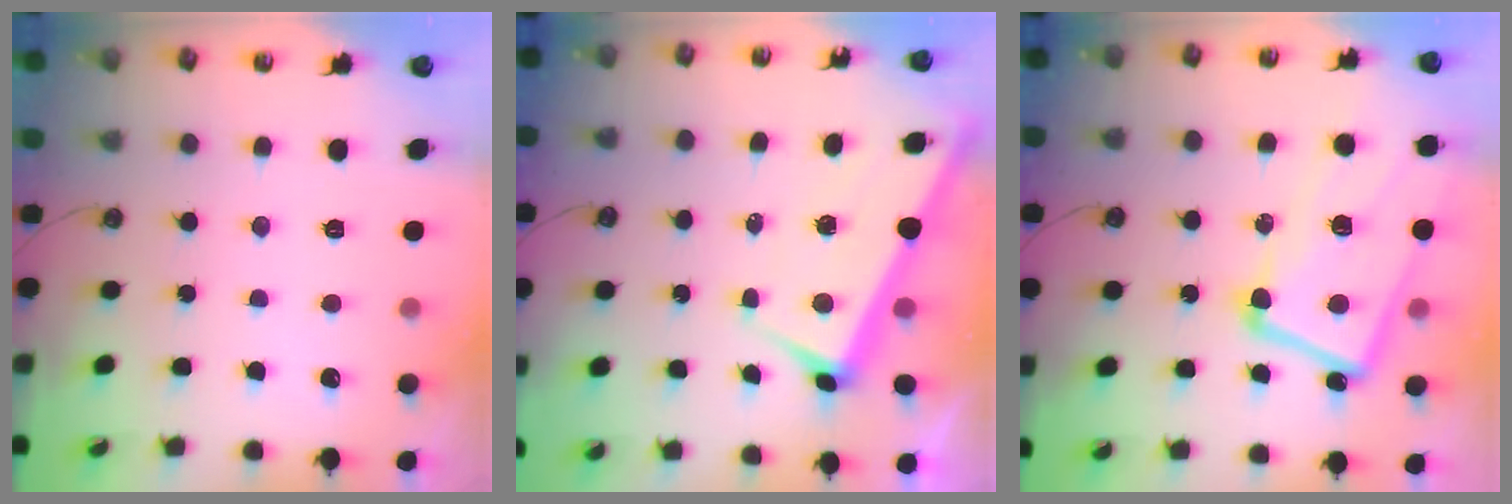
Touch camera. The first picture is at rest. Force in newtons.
{"total": 2.8, "press": 2.8, "slide": 0.6}
{"total": 10.2, "press": 10.1, "slide": 1.5}